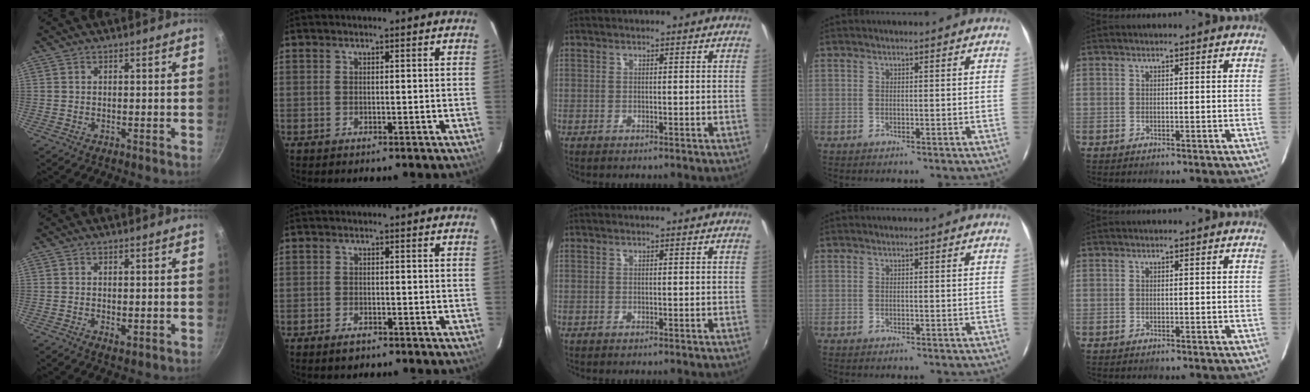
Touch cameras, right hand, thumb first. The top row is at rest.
{"thumb": {"total": 2.2, "force": [-0.5, 1.1, 1.9], "torque": [-0.028, -0.005, -0.006]}, "index": {"total": 2.1, "force": [-1.7, 0.9, 0.8], "torque": [-0.023, 0.001, -0.030]}}